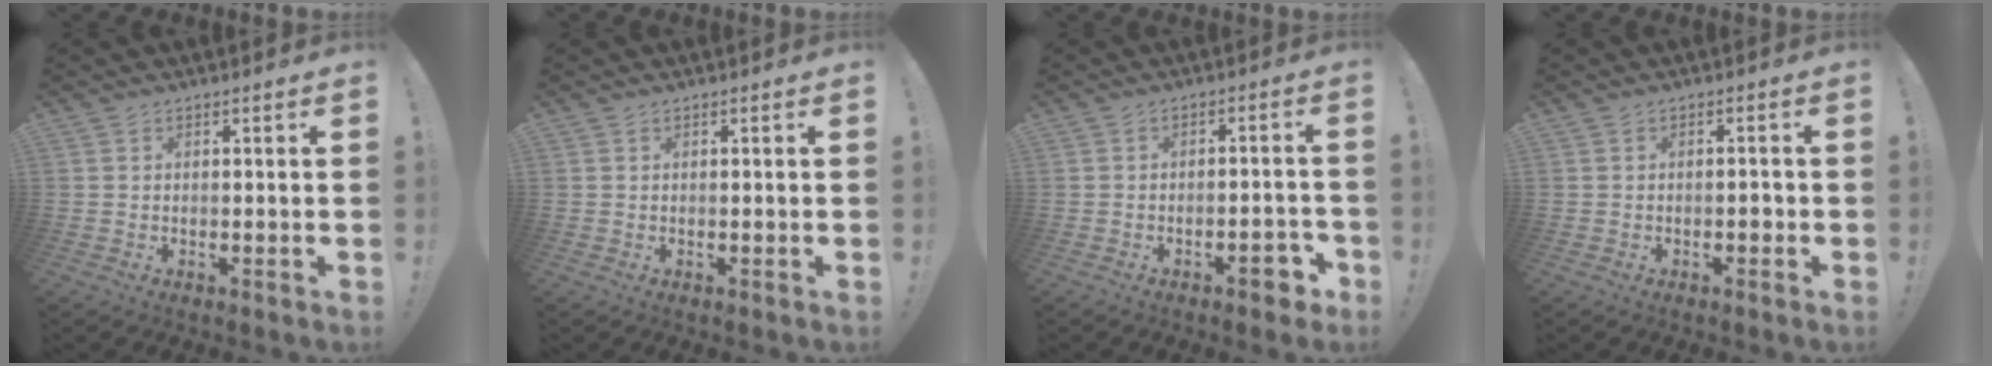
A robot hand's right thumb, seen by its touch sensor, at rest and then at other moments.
{"total": 0.0}
{"total": 6.0, "force": [-3.6, 2.2, 4.2], "torque": [-0.042, 0.015, -0.060]}
{"total": 2.2, "force": [-1.0, 1.1, 1.6], "torque": [-0.018, 0.004, -0.019]}